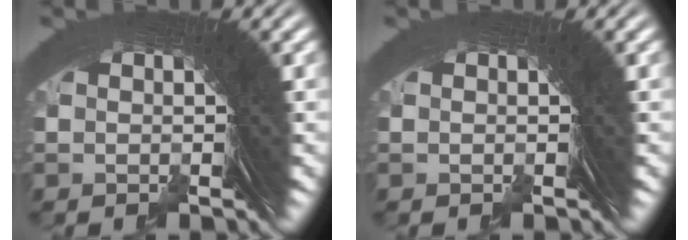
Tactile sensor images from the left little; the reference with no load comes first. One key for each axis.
{"total": 0.0}